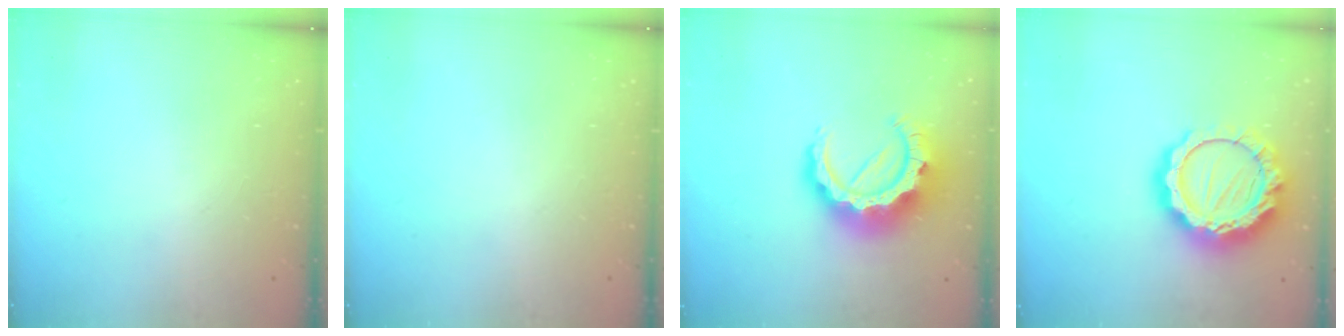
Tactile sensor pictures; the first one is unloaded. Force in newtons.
{"total": 0.0}
{"total": 16.9, "press": 16.8, "slide": 1.5}
{"total": 20.3, "press": 20.3, "slide": 1.6}